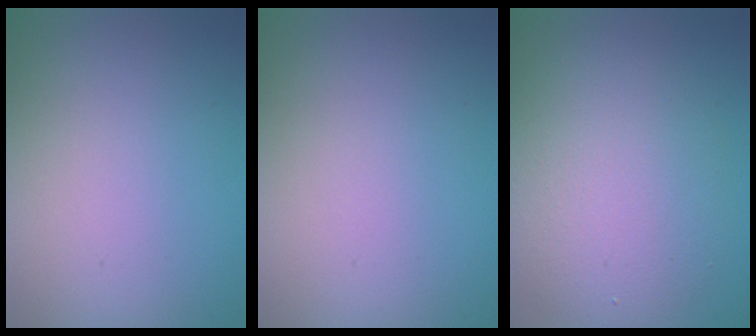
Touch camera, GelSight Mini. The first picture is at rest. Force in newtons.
{"total": 0.0}
{"total": 5.7, "press": 5.7, "slide": 0.2}